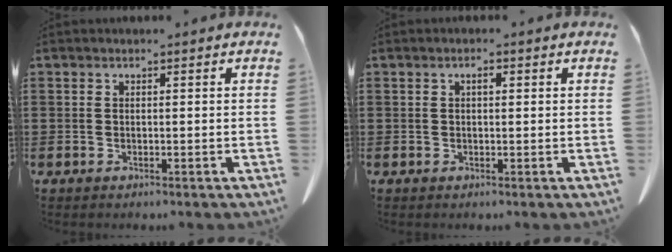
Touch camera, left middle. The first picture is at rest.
{"total": 1.2, "force": [0.3, 0.4, 1.1], "torque": [-0.022, 0.004, 0.004]}